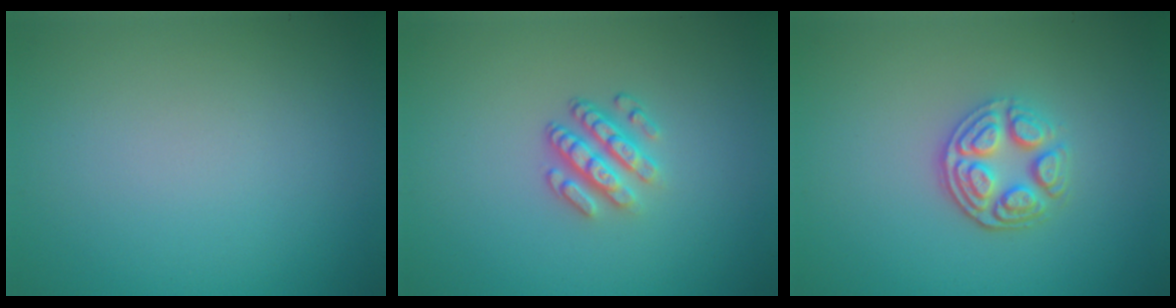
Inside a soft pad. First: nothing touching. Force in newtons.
{"total": 3.3, "press": 2.5, "slide": 2.2}
{"total": 3.5, "press": 3.0, "slide": 1.8}